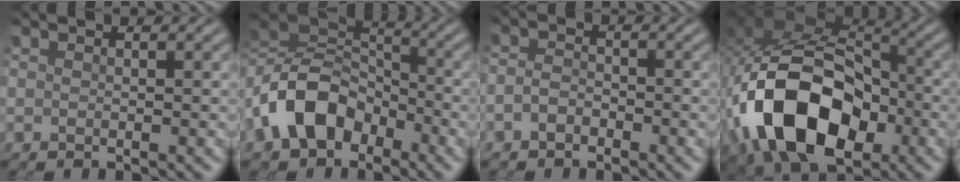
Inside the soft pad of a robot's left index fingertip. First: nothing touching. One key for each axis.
{"total": 10.0, "fx": -4.3, "fy": 6.8, "fz": 6.0, "tx": -0.125, "ty": 0.007, "tz": -0.094}
{"total": 1.6, "fx": -1.2, "fy": 0.8, "fz": 0.7, "tx": -0.017, "ty": 0.008, "tz": -0.029}
{"total": 14.2, "fx": -5.1, "fy": 8.7, "fz": 10.1, "tx": -0.186, "ty": -0.007, "tz": -0.095}